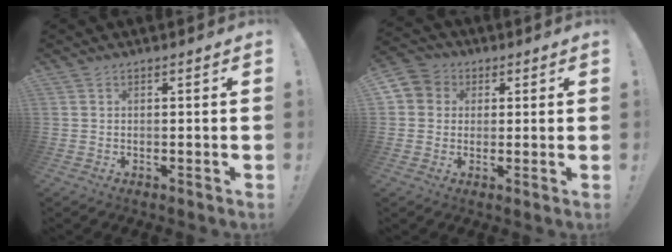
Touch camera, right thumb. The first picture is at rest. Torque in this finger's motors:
{"motor_torque": [0.14, 0.69, 0.02, 0.08, 0.06]}